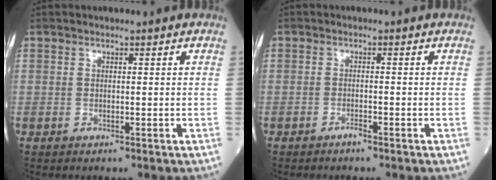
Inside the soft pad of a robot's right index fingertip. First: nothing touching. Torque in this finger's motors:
{"motor_torque": [-0.02, -0.05, 0.01, 0.00]}